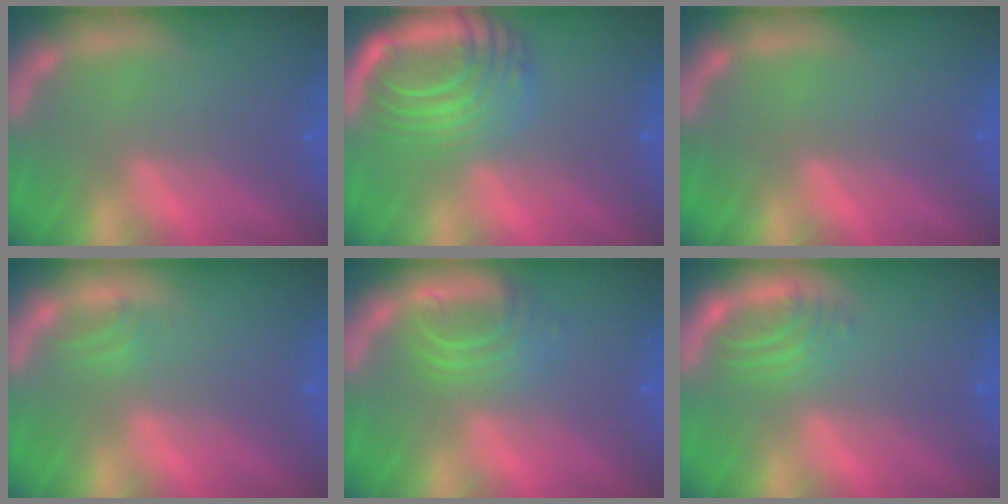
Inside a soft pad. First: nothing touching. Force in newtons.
{"total": 9.5}
{"total": 0.0}
{"total": 0.9}
{"total": 4.0}
{"total": 2.9}